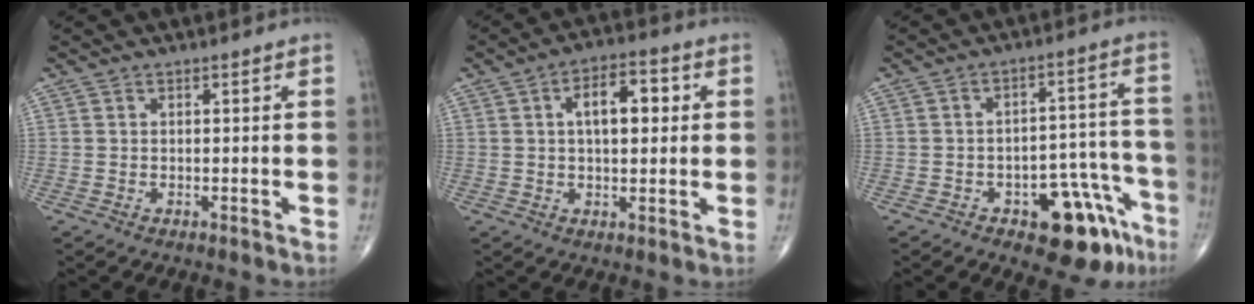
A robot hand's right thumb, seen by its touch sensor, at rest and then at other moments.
{"total": 8.8, "force": [1.8, 4.4, 7.4], "torque": [-0.098, 0.013, 0.024]}
{"total": 12.9, "force": [-7.3, 6.2, 8.6], "torque": [-0.064, 0.062, -0.090]}